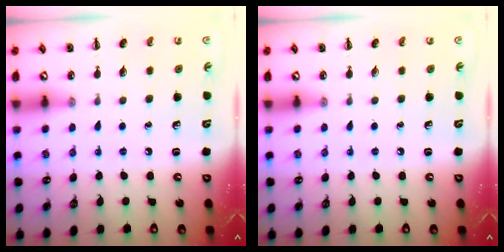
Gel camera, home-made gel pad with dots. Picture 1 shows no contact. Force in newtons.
{"total": 0.0}